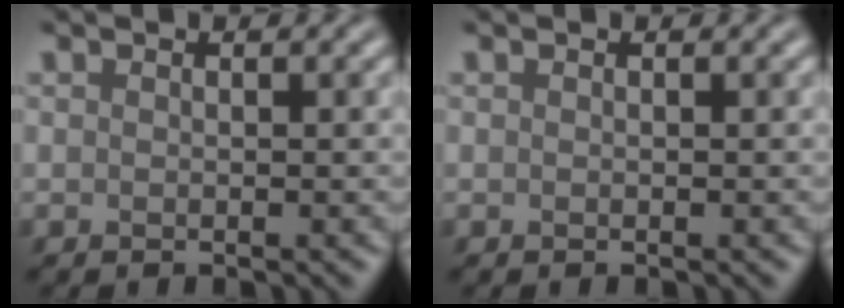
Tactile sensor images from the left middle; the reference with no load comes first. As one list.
[{"total": 0.0}]